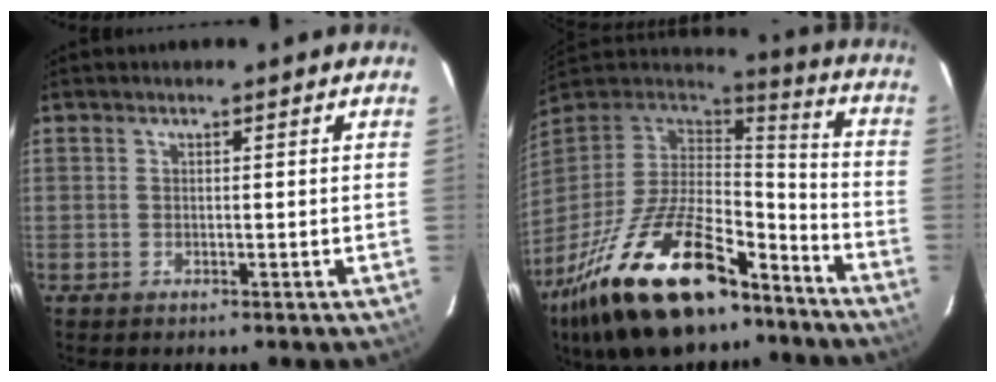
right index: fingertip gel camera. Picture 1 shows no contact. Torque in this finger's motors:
{"motor_torque": [1.67, -0.46, 0.96, 0.21]}